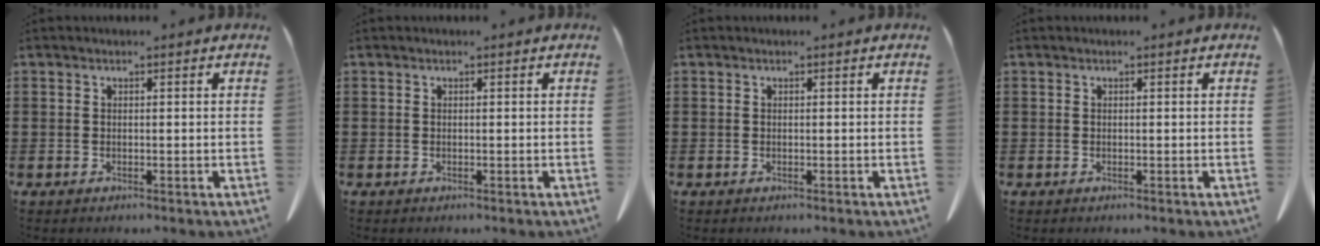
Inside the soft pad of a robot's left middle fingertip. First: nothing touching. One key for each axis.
{"total": 0.0}
{"total": 0.0}
{"total": 0.0}